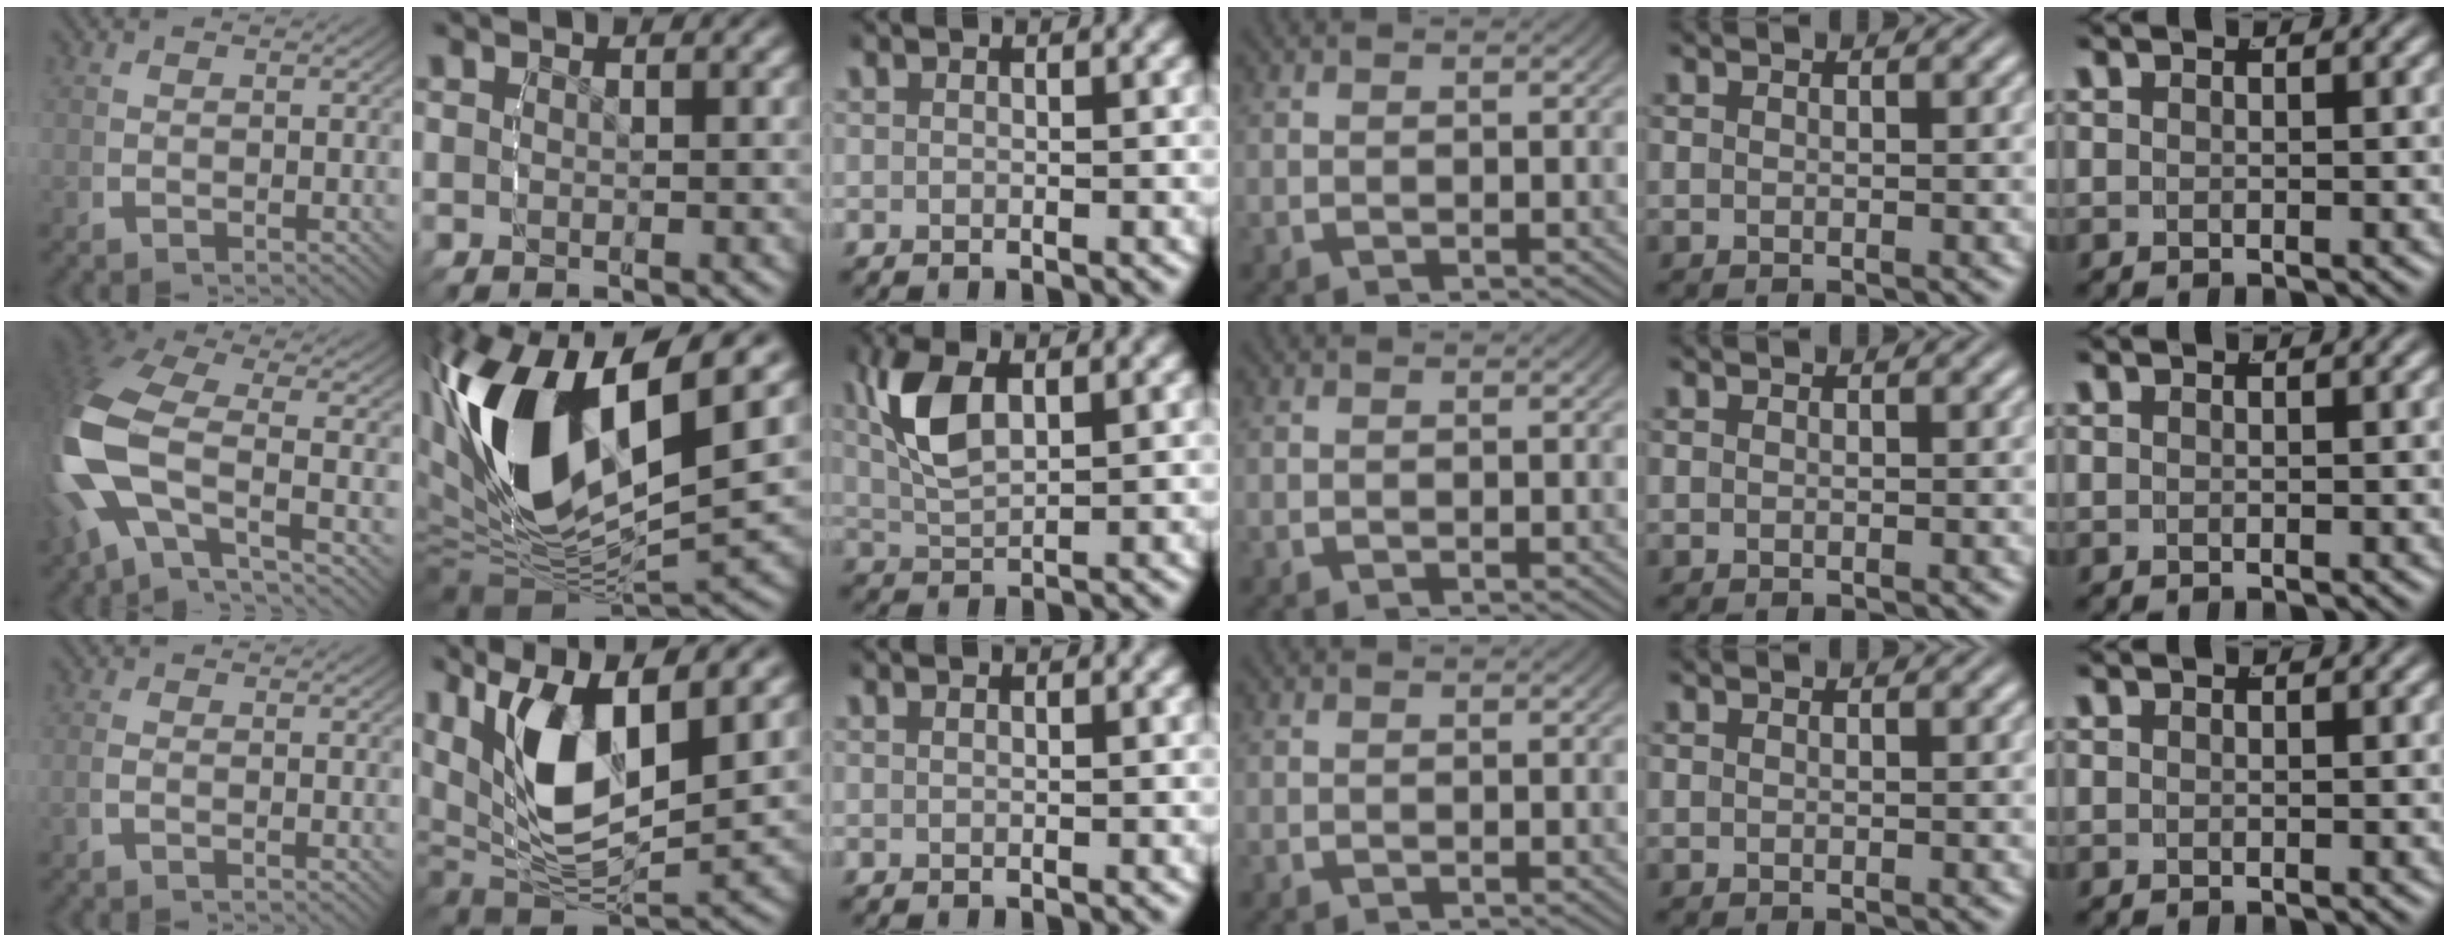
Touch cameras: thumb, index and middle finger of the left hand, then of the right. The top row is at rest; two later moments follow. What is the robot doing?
{"motion": "lift_and_place", "object": "pen"}